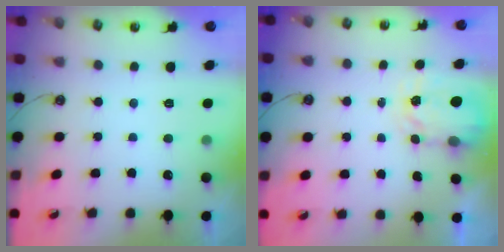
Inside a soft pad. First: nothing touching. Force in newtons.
{"total": 3.9, "press": 3.8, "slide": 0.6}